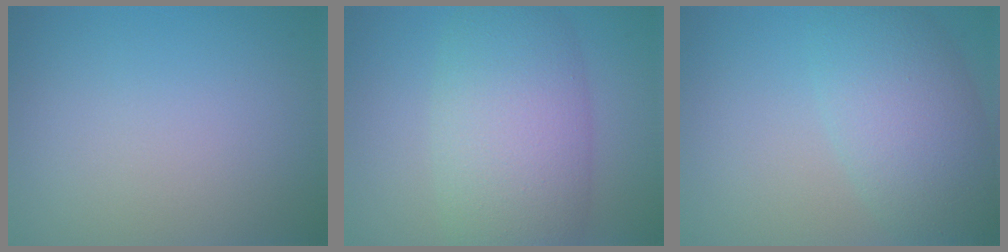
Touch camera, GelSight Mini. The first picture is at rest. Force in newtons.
{"total": 8.5, "press": 8.5, "slide": 0.4}
{"total": 6.6, "press": 6.6, "slide": 0.1}